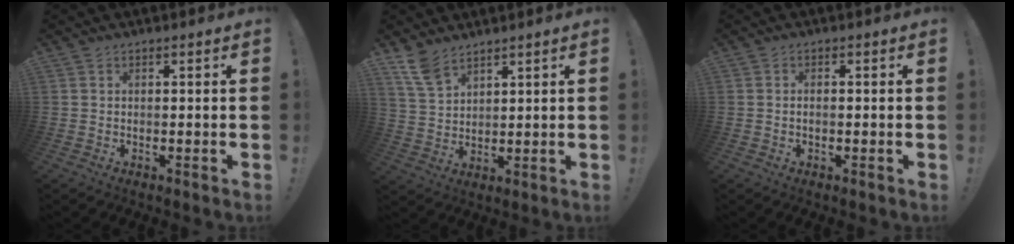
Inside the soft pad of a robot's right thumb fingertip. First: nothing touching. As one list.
[{"total": 8.2, "force": [6.1, 3.7, 3.9], "torque": [-0.069, -0.032, 0.118]}, {"total": 1.0, "force": [-0.5, 0.4, 0.8], "torque": [-0.020, 0.003, -0.007]}]